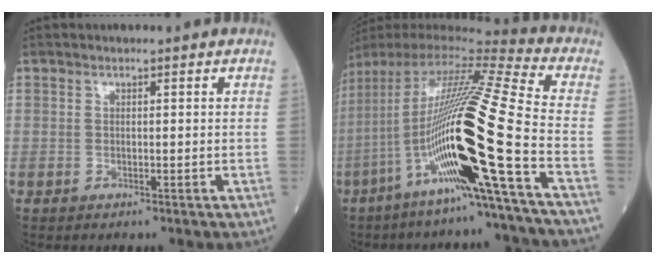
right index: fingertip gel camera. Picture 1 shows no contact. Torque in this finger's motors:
{"motor_torque": [2.14, 0.00, 1.05, 0.21]}